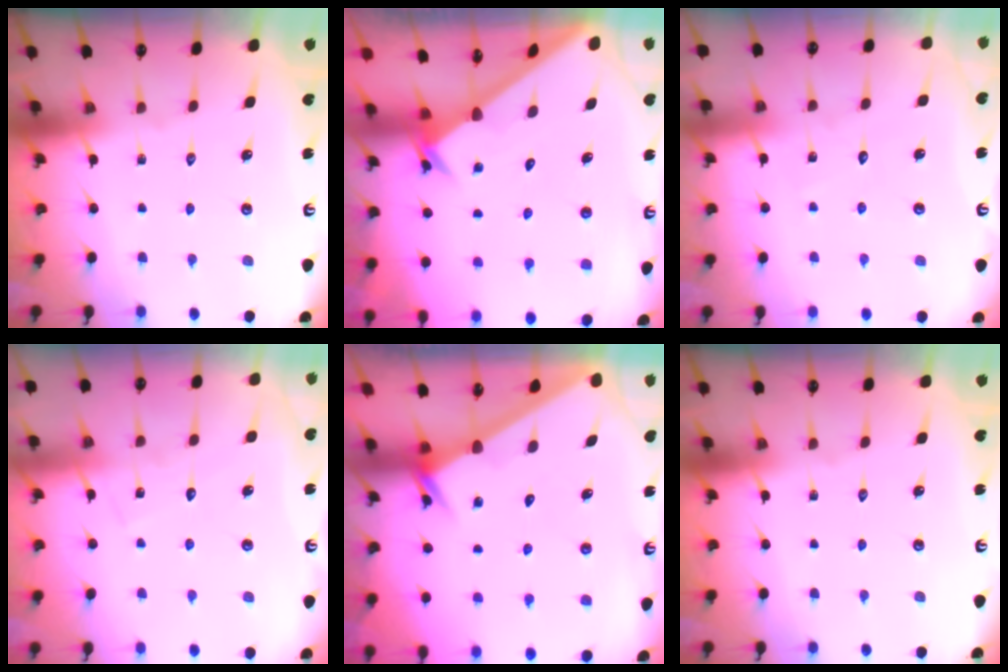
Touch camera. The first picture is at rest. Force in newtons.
{"total": 2.4, "press": 2.4, "slide": 0.2}
{"total": 3.6, "press": 3.5, "slide": 0.3}
{"total": 6.3, "press": 6.3, "slide": 0.4}
{"total": 2.6, "press": 2.6, "slide": 0.0}
{"total": 0.0}